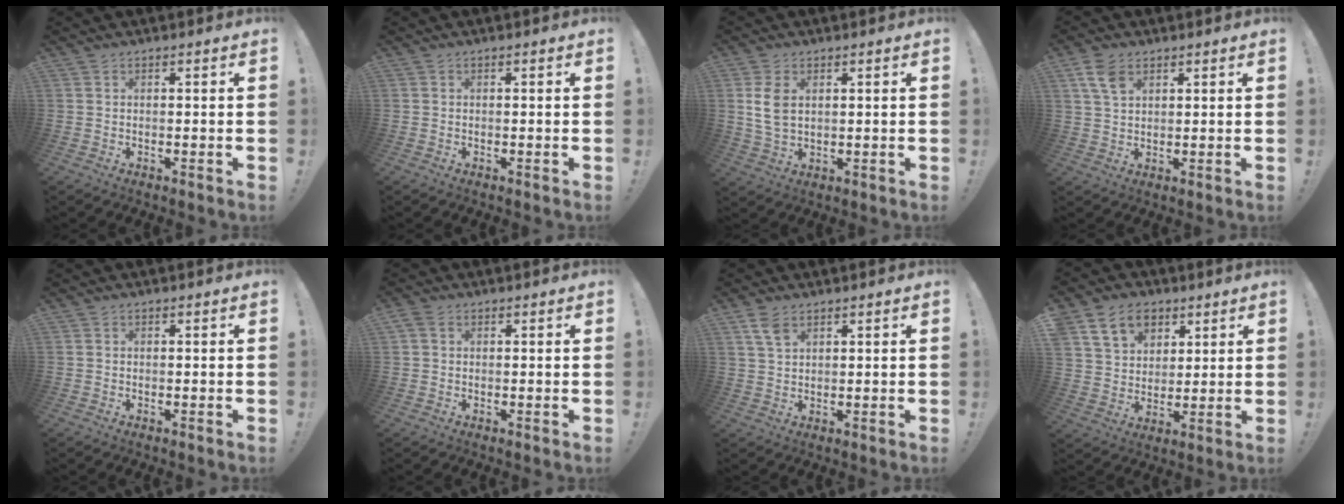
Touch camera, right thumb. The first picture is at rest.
{"total": 0.0}
{"total": 6.2, "force": [1.8, 3.8, 4.5], "torque": [-0.091, -0.006, 0.029]}
{"total": 6.8, "force": [3.6, 4.2, 4.0], "torque": [-0.072, -0.008, 0.070]}
{"total": 0.0}
{"total": 1.9, "force": [0.7, 1.5, 1.0], "torque": [-0.014, 0.003, 0.013]}
{"total": 4.8, "force": [2.8, 2.4, 3.0], "torque": [-0.050, -0.013, 0.052]}
{"total": 13.6, "force": [6.9, 10.2, 5.7], "torque": [-0.087, -0.028, 0.136]}